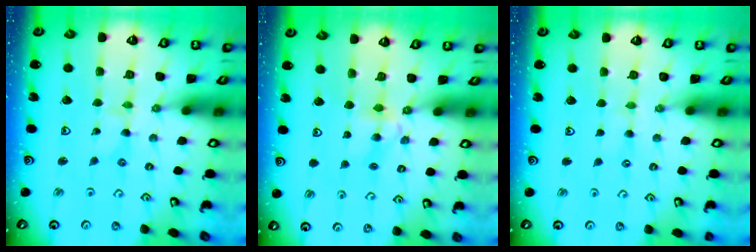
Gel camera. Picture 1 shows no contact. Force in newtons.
{"total": 4.0, "press": 4.0, "slide": 0.5}
{"total": 2.1, "press": 2.1, "slide": 0.4}